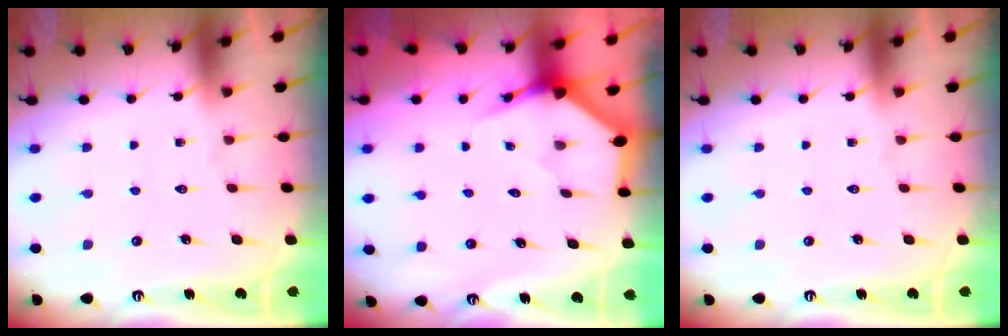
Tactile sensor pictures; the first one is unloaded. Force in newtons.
{"total": 3.4, "press": 3.4, "slide": 0.1}
{"total": 0.0}